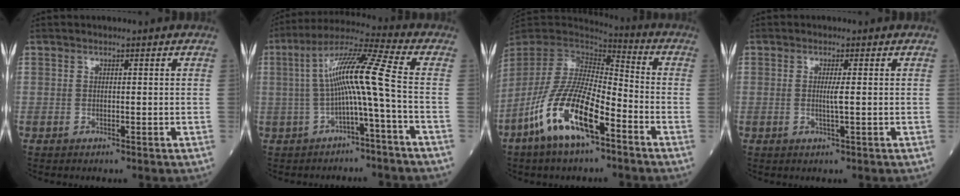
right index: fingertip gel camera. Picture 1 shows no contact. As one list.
[{"total": 11.2, "force": [-1.2, -0.4, 11.2], "torque": [-0.210, 0.032, -0.022]}, {"total": 16.5, "force": [-8.1, 4.9, 13.5], "torque": [-0.290, -0.013, -0.152]}, {"total": 2.3, "force": [-0.1, 0.3, 2.3], "torque": [-0.051, -0.003, 0.000]}]